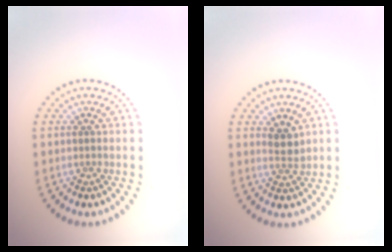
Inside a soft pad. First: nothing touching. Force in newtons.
{"total": 1.8, "press": 1.4, "slide": 1.1}